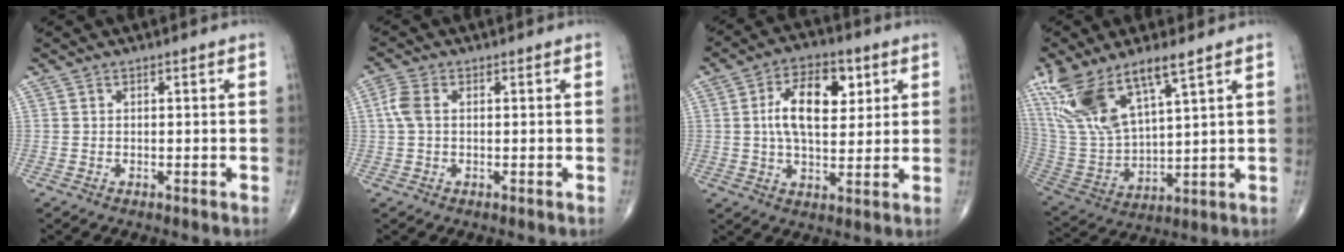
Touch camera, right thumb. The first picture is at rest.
{"total": 3.7, "force": [0.4, 2.2, 2.9], "torque": [-0.080, 0.011, 0.005]}
{"total": 12.6, "force": [3.0, 7.0, 10.0], "torque": [-0.144, -0.003, 0.048]}
{"total": 16.8, "force": [9.9, 5.7, 12.3], "torque": [-0.254, -0.035, 0.213]}